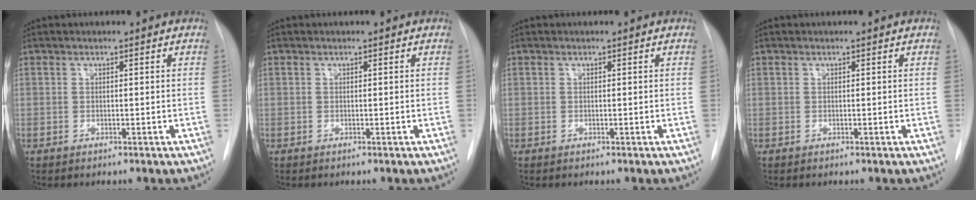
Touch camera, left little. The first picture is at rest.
{"total": 0.0}
{"total": 0.0}
{"total": 0.0}